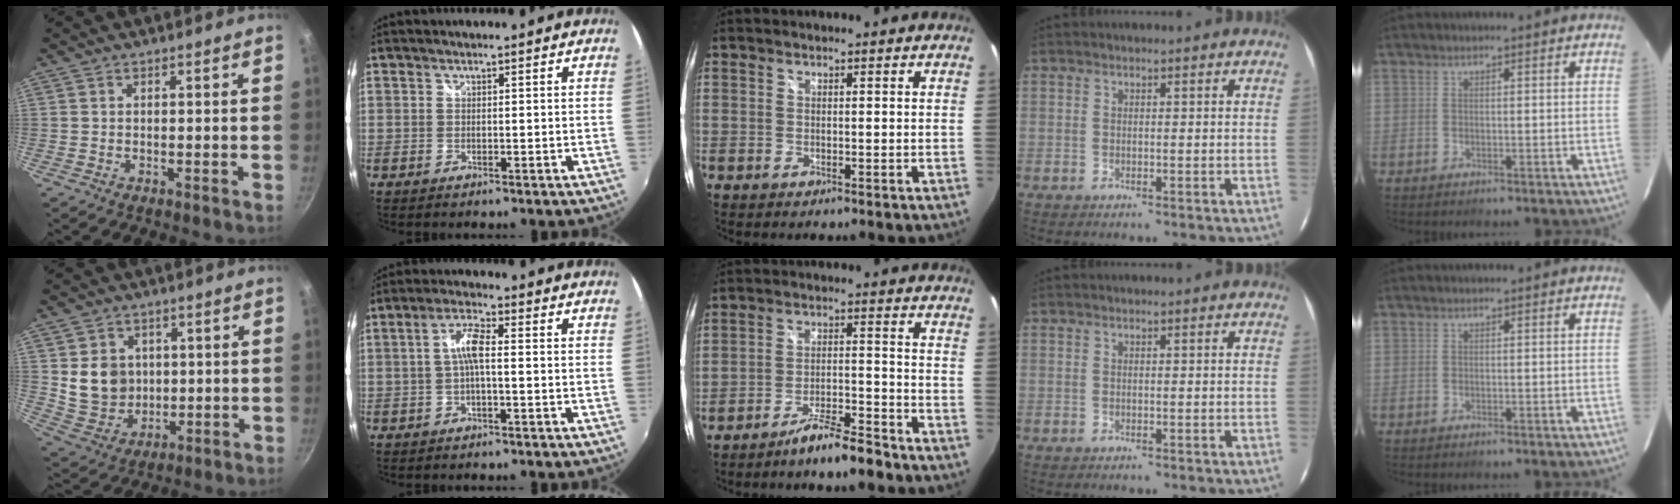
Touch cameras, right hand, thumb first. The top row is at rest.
{"thumb": {"total": 9.9, "force": [1.4, 8.5, 4.9], "torque": [-0.061, -0.011, 0.042]}, "index": {"total": 4.9, "force": [-0.3, 1.0, 4.8], "torque": [-0.095, 0.011, -0.007]}, "middle": {"total": 7.2, "force": [-6.3, 0.5, 3.5], "torque": [-0.074, 0.005, -0.101]}}